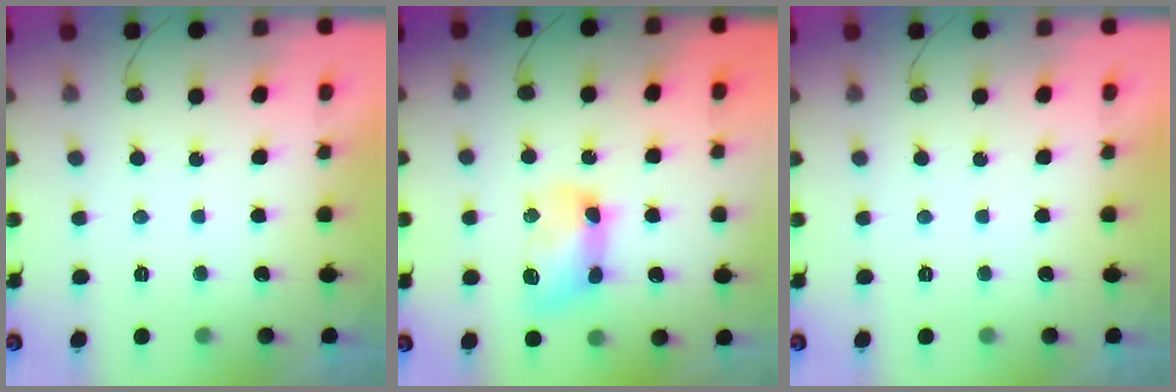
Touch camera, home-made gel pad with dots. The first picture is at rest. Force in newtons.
{"total": 9.6, "press": 9.5, "slide": 0.7}
{"total": 0.0}